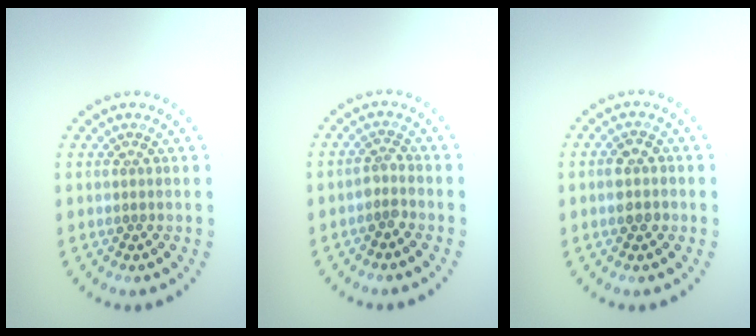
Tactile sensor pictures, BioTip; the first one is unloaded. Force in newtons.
{"total": 1.5, "press": 1.2, "slide": 0.9}
{"total": 2.0, "press": 2.0, "slide": 0.0}